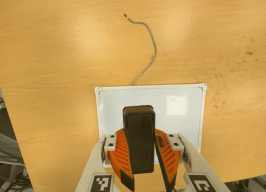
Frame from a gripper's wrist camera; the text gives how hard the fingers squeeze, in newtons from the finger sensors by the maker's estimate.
{"total": 11.4, "left": 10.7, "right": 12.2}